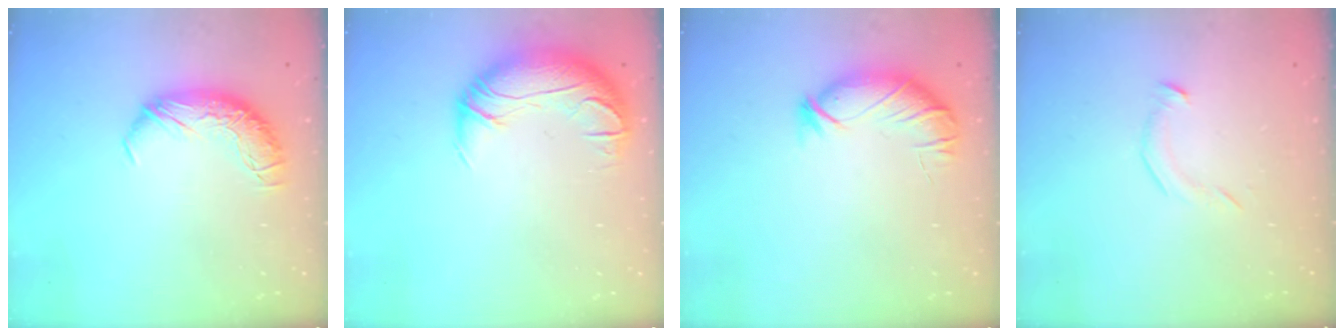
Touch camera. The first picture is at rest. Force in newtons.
{"total": 2.9, "press": 0.9, "slide": 2.8}
{"total": 3.5, "press": 3.3, "slide": 1.0}
{"total": 6.0, "press": 6.0, "slide": 0.5}